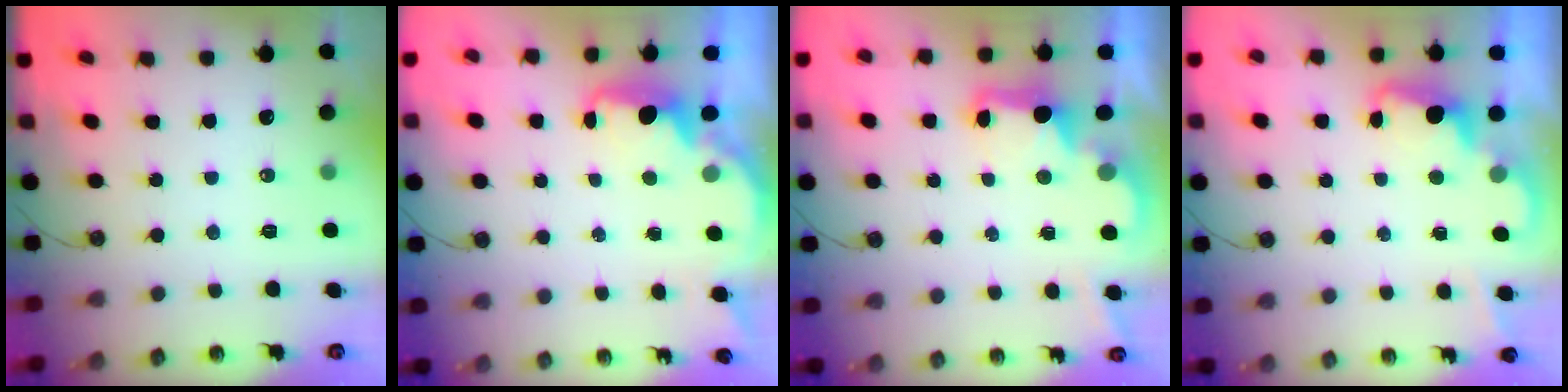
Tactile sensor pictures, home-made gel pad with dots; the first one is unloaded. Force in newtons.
{"total": 2.4, "press": 2.3, "slide": 0.8}
{"total": 2.9, "press": 2.8, "slide": 0.6}
{"total": 2.4, "press": 2.3, "slide": 0.5}